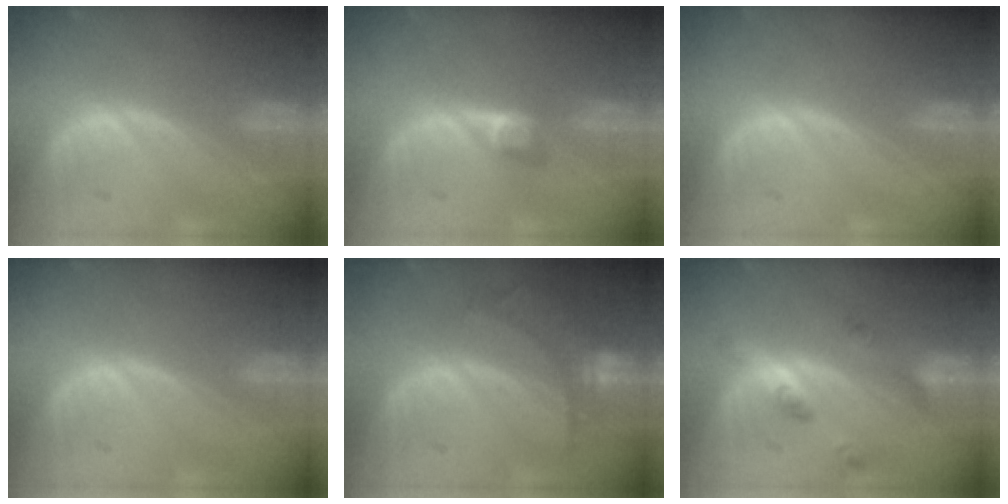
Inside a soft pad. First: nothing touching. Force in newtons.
{"total": 2.7, "press": 2.5, "slide": 1.1}
{"total": 0.0}
{"total": 0.0}
{"total": 5.6, "press": 5.6, "slide": 0.9}
{"total": 5.2, "press": 4.7, "slide": 2.3}